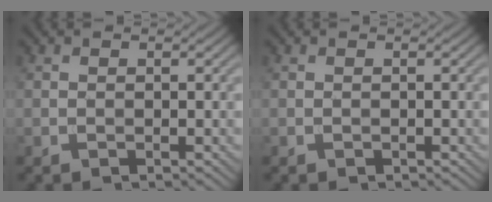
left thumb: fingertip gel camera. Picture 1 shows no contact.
{"total": 0.0}